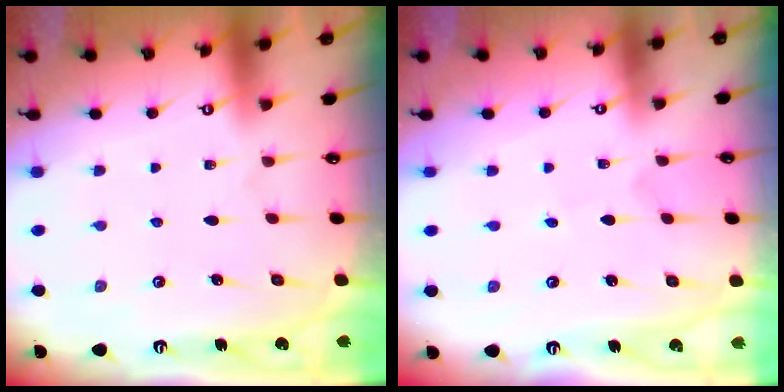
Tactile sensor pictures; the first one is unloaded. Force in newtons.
{"total": 0.7, "press": 0.7, "slide": 0.0}